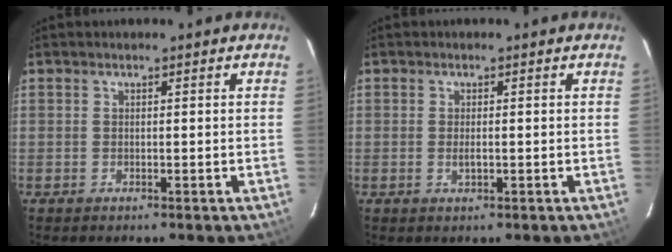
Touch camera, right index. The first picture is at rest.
{"total": 1.5, "force": [-0.3, 0.5, 1.4], "torque": [-0.028, -0.001, -0.004]}